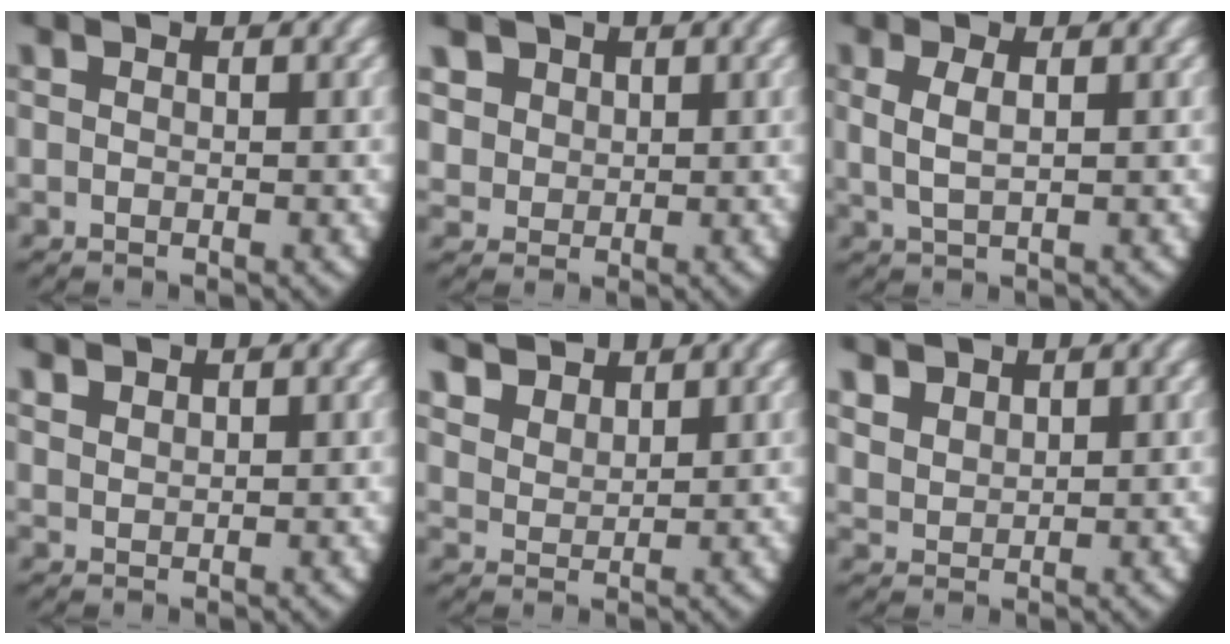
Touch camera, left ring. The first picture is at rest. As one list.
[{"total": 5.4, "force": [2.0, 4.4, 2.3], "torque": [-0.068, -0.007, 0.042]}, {"total": 2.6, "force": [0.7, 1.4, 2.1], "torque": [-0.053, -0.001, 0.017]}, {"total": 1.5, "force": [1.5, 0.3, 0.2], "torque": [-0.005, 0.000, 0.037]}, {"total": 3.9, "force": [3.0, 2.1, 1.4], "torque": [-0.036, -0.005, 0.061]}, {"total": 2.9, "force": [2.1, 1.8, 1.0], "torque": [-0.030, -0.004, 0.050]}]